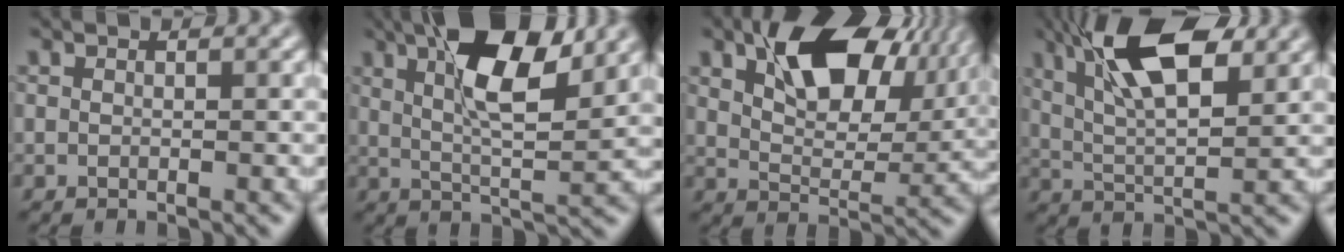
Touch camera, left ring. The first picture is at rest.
{"total": 9.9, "force": [4.5, 3.1, 8.2], "torque": [-0.139, 0.013, 0.071]}
{"total": 10.9, "force": [5.4, 5.9, 7.5], "torque": [-0.119, 0.014, 0.093]}
{"total": 10.4, "force": [5.1, 3.5, 8.3], "torque": [-0.144, 0.020, 0.077]}